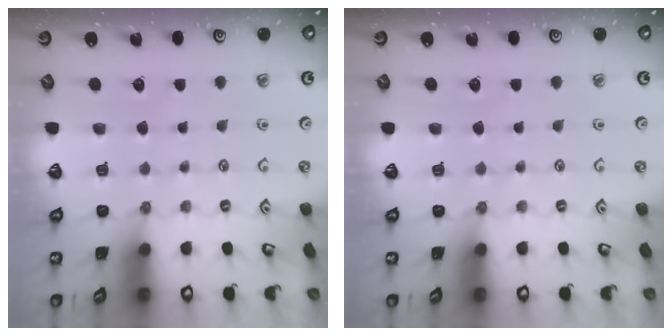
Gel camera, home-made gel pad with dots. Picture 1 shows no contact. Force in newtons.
{"total": 0.0}